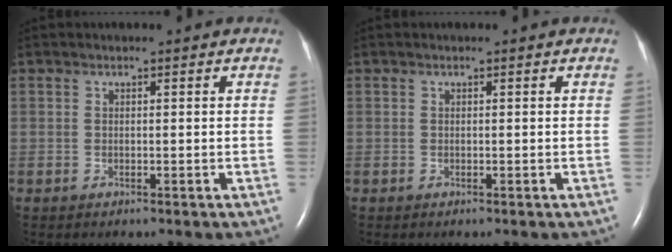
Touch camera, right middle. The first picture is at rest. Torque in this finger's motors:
{"motor_torque": [0.07, -0.08, 0.02, 0.00]}